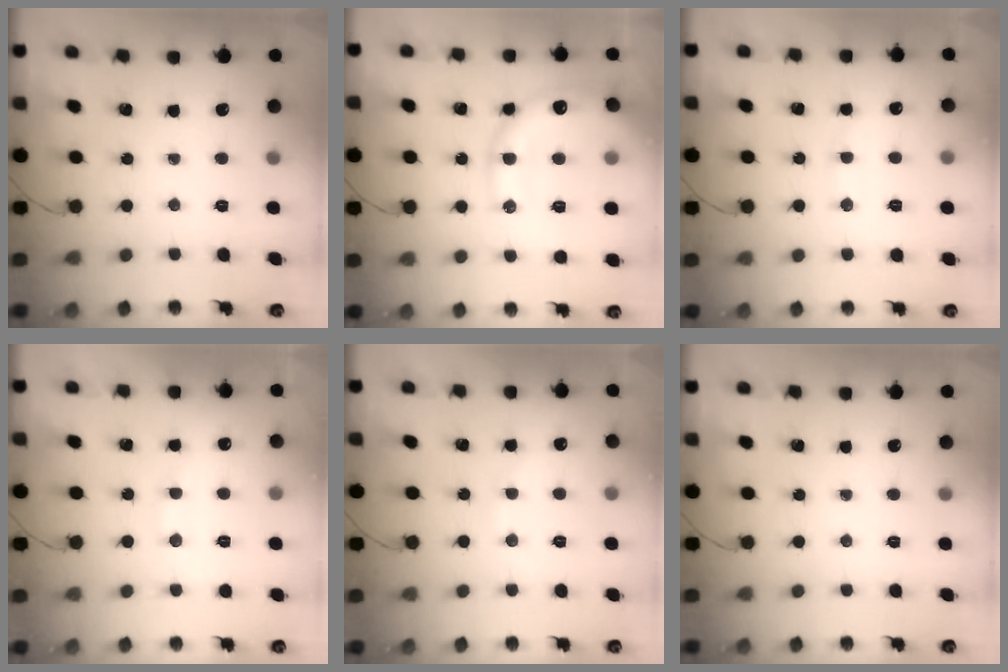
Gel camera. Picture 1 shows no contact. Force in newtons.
{"total": 18.8, "press": 18.6, "slide": 2.7}
{"total": 6.8, "press": 6.7, "slide": 1.2}
{"total": 9.2, "press": 9.1, "slide": 1.1}
{"total": 5.4, "press": 5.3, "slide": 1.2}
{"total": 0.0}